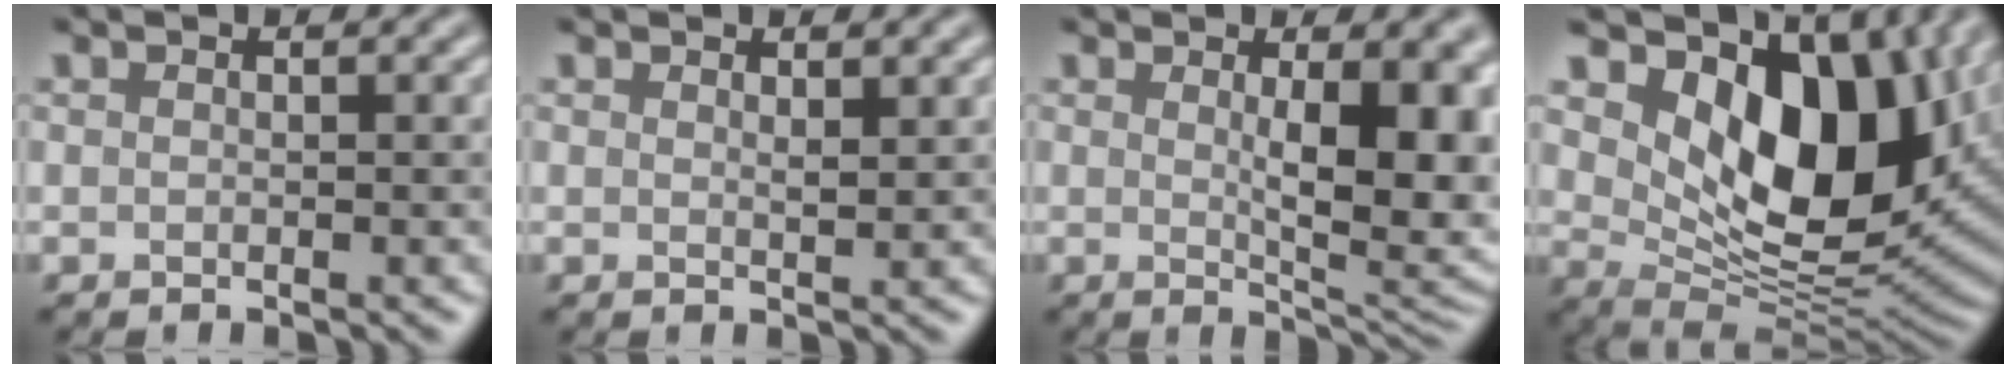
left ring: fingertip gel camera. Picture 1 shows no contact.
{"total": 0.9, "force": [0.7, 0.2, 0.5], "torque": [-0.008, -0.003, 0.013]}
{"total": 8.0, "force": [0.9, 2.4, 7.6], "torque": [-0.102, -0.009, 0.023]}
{"total": 12.4, "force": [4.4, 7.1, 9.1], "torque": [-0.138, -0.018, 0.081]}